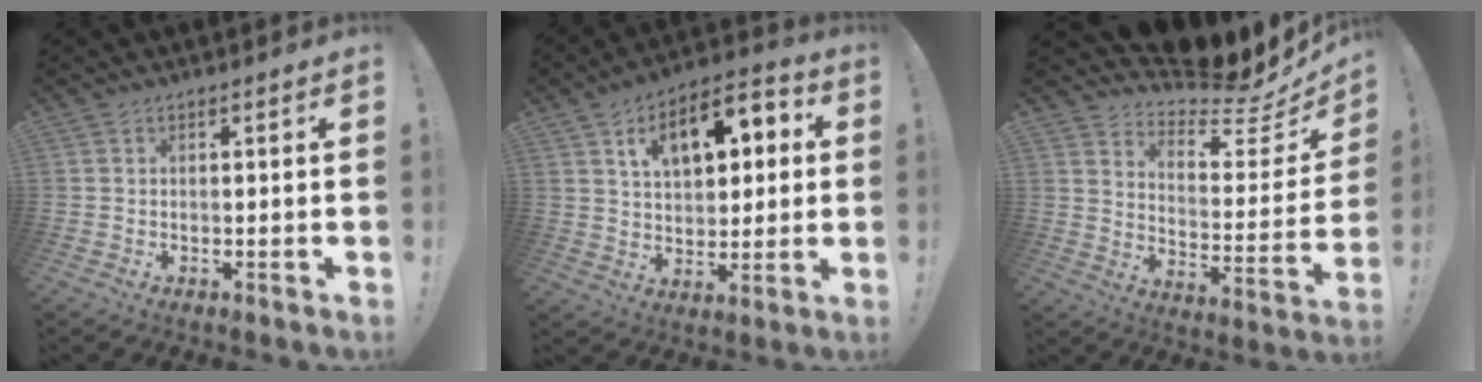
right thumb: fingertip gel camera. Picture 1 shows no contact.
{"total": 14.2, "force": [5.0, 8.8, 10.0], "torque": [-0.149, -0.007, 0.085]}
{"total": 8.3, "force": [7.5, 2.5, 2.7], "torque": [-0.026, -0.089, 0.121]}